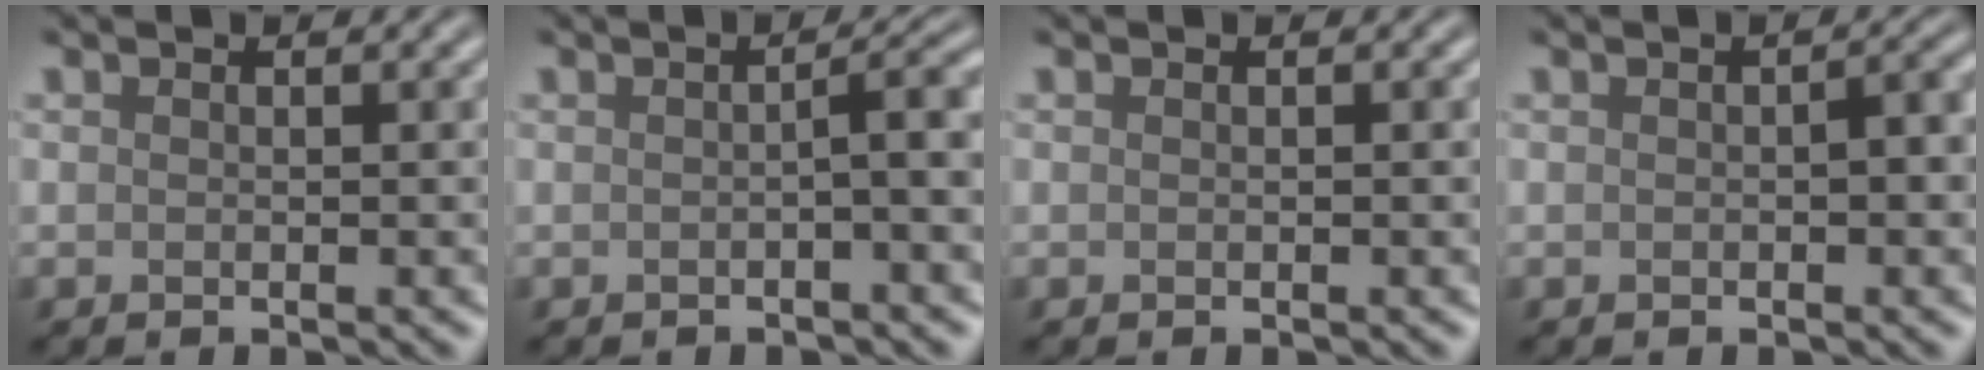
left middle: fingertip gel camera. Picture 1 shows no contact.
{"total": 3.1, "force": [-0.3, 0.6, 3.0], "torque": [-0.038, 0.014, -0.010]}
{"total": 0.0}
{"total": 2.2, "force": [0.0, 0.6, 2.1], "torque": [-0.030, 0.004, -0.001]}